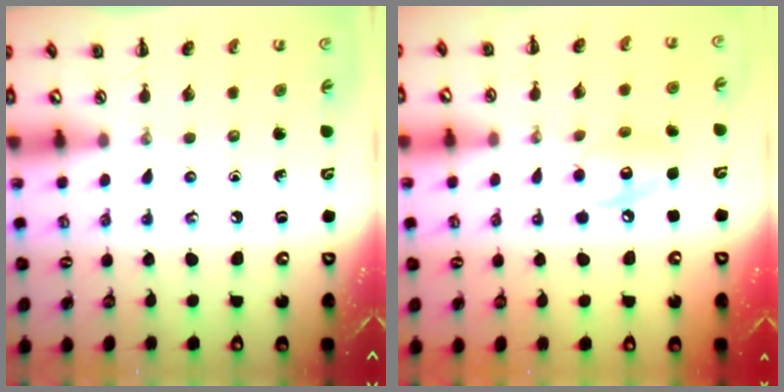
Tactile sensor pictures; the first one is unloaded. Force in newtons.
{"total": 9.1, "press": 9.1, "slide": 0.8}